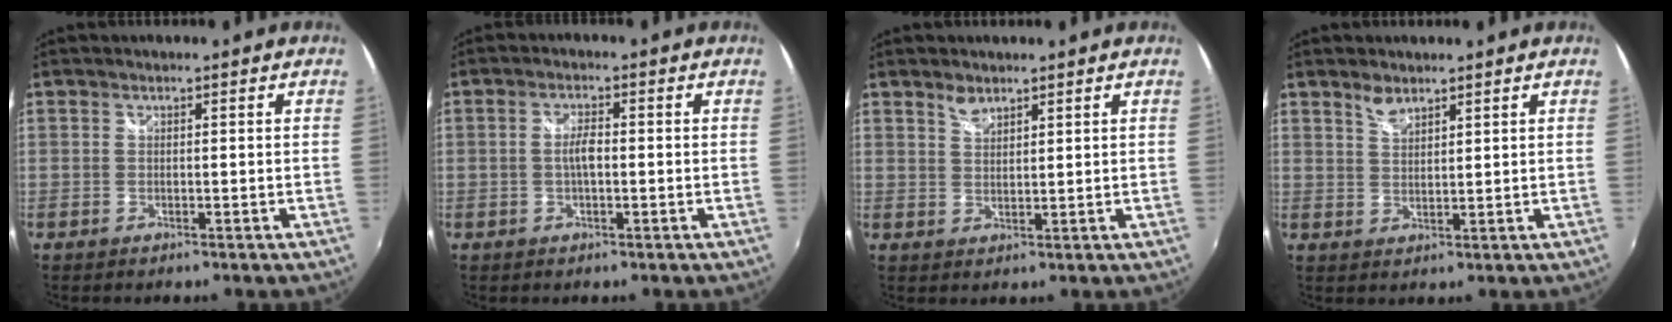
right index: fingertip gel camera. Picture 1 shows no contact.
{"total": 2.8, "force": [-0.4, 0.9, 2.7], "torque": [-0.051, 0.003, -0.008]}
{"total": 2.5, "force": [2.1, 1.0, 1.0], "torque": [-0.016, 0.001, 0.037]}
{"total": 2.8, "force": [2.3, 1.0, 1.3], "torque": [-0.022, 0.001, 0.042]}